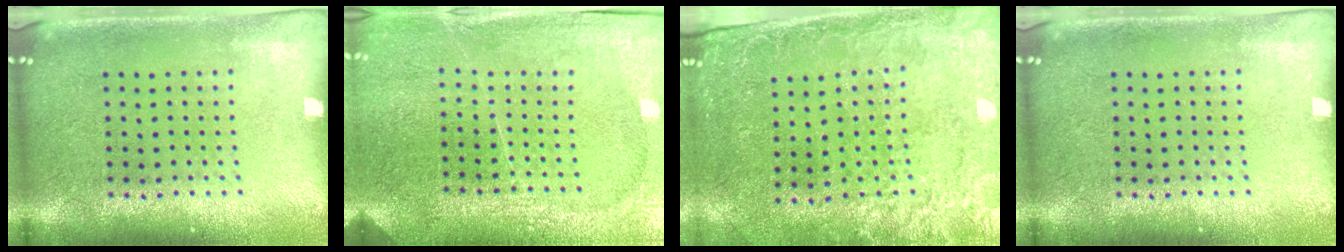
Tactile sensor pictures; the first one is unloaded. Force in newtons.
{"total": 3.8, "press": 3.4, "slide": 1.6}
{"total": 2.6, "press": 2.4, "slide": 1.1}
{"total": 0.0}